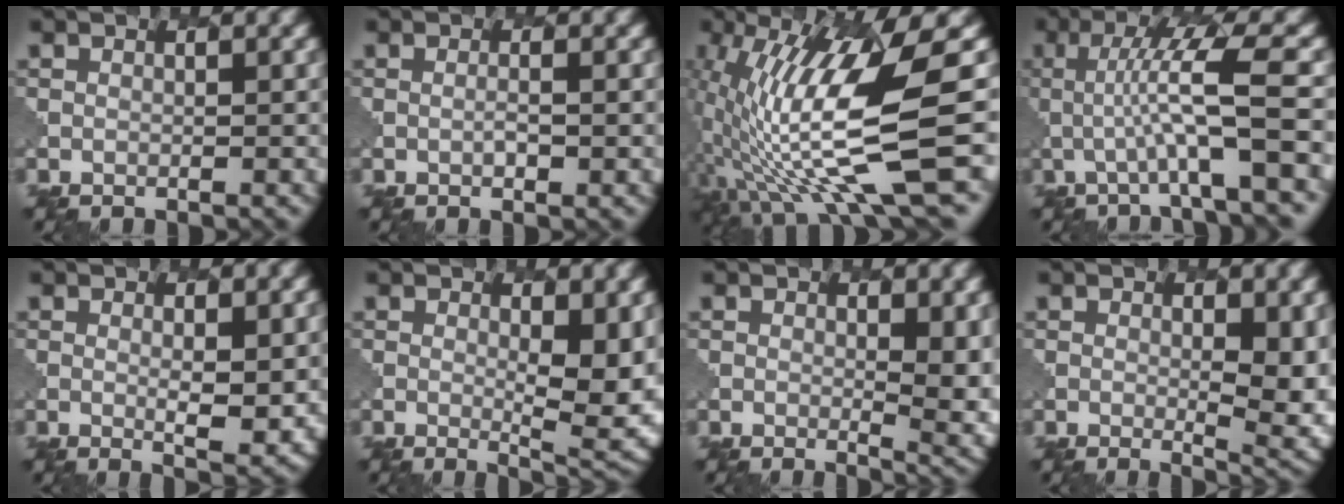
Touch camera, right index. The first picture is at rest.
{"total": 0.8, "force": [0.2, 0.1, 0.8], "torque": [-0.017, -0.003, 0.001]}
{"total": 12.9, "force": [-1.0, 2.5, 12.6], "torque": [-0.240, -0.004, -0.006]}
{"total": 6.4, "force": [-0.5, 0.7, 6.3], "torque": [-0.112, 0.011, -0.011]}
{"total": 3.3, "force": [0.7, 0.8, 3.1], "torque": [-0.051, -0.011, 0.016]}
{"total": 7.2, "force": [0.3, 2.5, 6.8], "torque": [-0.098, -0.015, 0.012]}
{"total": 6.2, "force": [1.0, 2.5, 5.5], "torque": [-0.064, -0.011, 0.020]}
{"total": 6.8, "force": [0.3, 2.6, 6.3], "torque": [-0.082, -0.013, 0.011]}